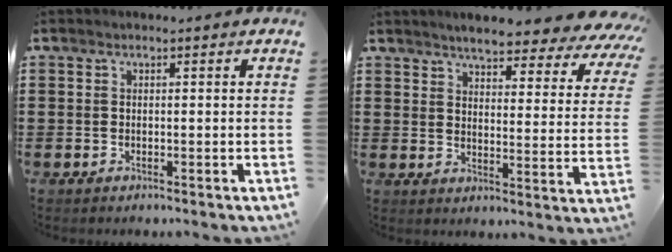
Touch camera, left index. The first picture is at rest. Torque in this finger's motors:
{"motor_torque": [2.14, 0.00, 1.05, 0.13]}